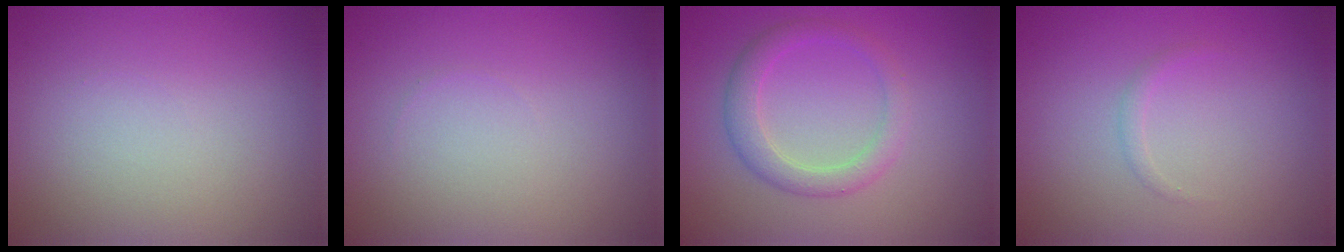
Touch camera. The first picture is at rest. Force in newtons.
{"total": 0.0}
{"total": 2.7, "press": 2.7, "slide": 0.2}
{"total": 0.7, "press": 0.7, "slide": 0.0}